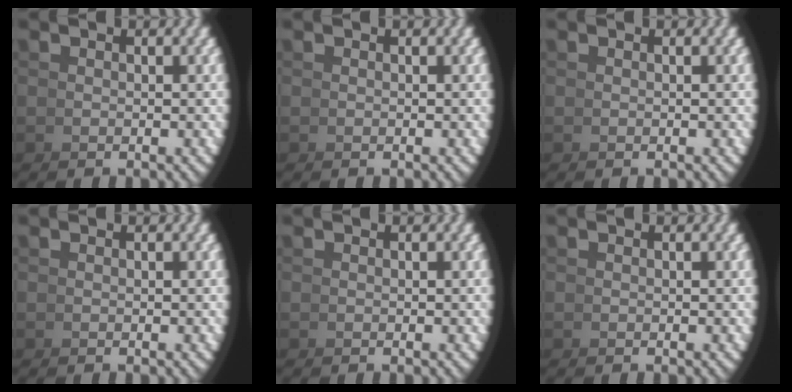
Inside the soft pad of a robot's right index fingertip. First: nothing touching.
{"total": 0.0}
{"total": 0.0}
{"total": 0.0}
{"total": 0.0}
{"total": 0.0}